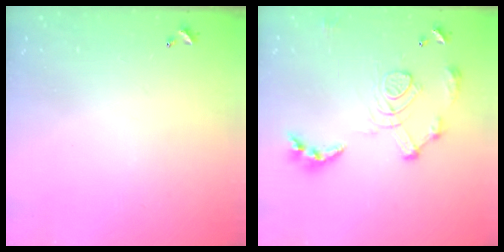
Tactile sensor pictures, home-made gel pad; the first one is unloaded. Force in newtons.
{"total": 13.9, "press": 13.8, "slide": 1.5}